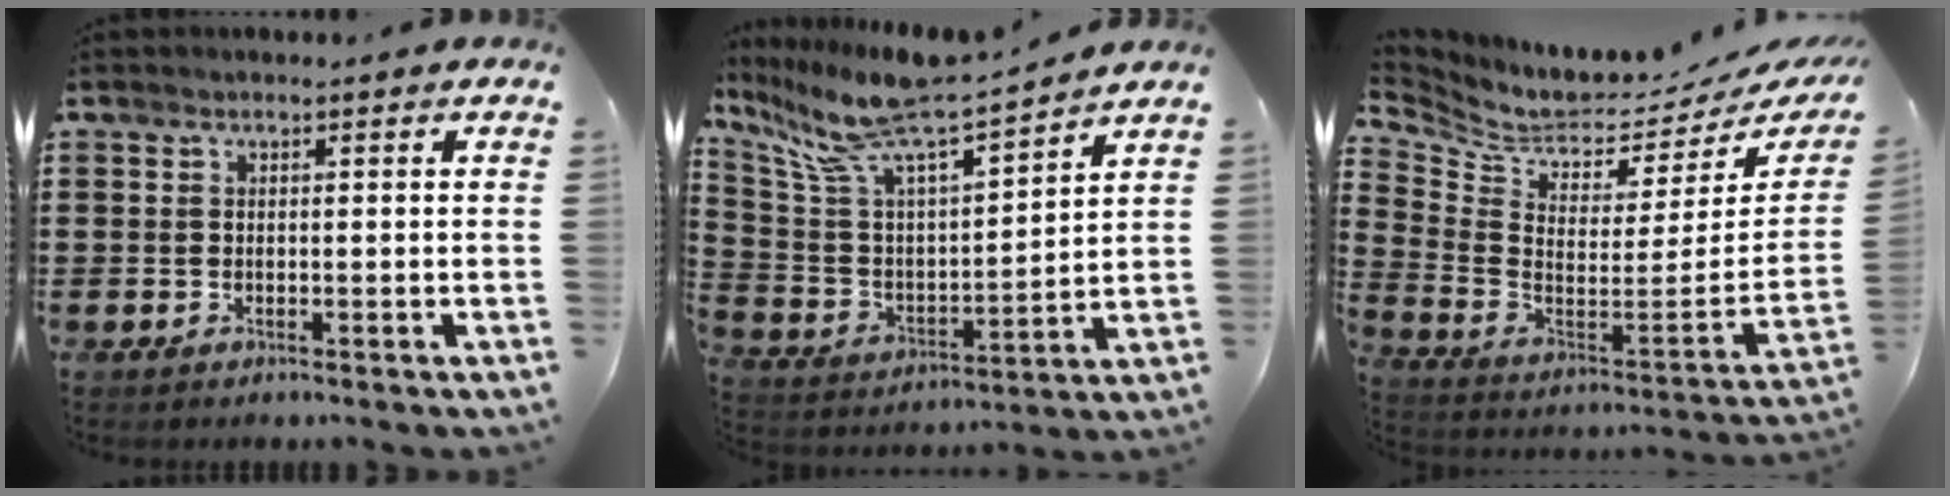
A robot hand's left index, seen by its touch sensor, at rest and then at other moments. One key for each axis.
{"total": 10.5, "fx": 8.8, "fy": 1.0, "fz": 5.5, "tx": -0.143, "ty": -0.063, "tz": 0.149}
{"total": 4.2, "fx": 3.7, "fy": 1.4, "fz": 1.3, "tx": -0.058, "ty": -0.056, "tz": 0.059}